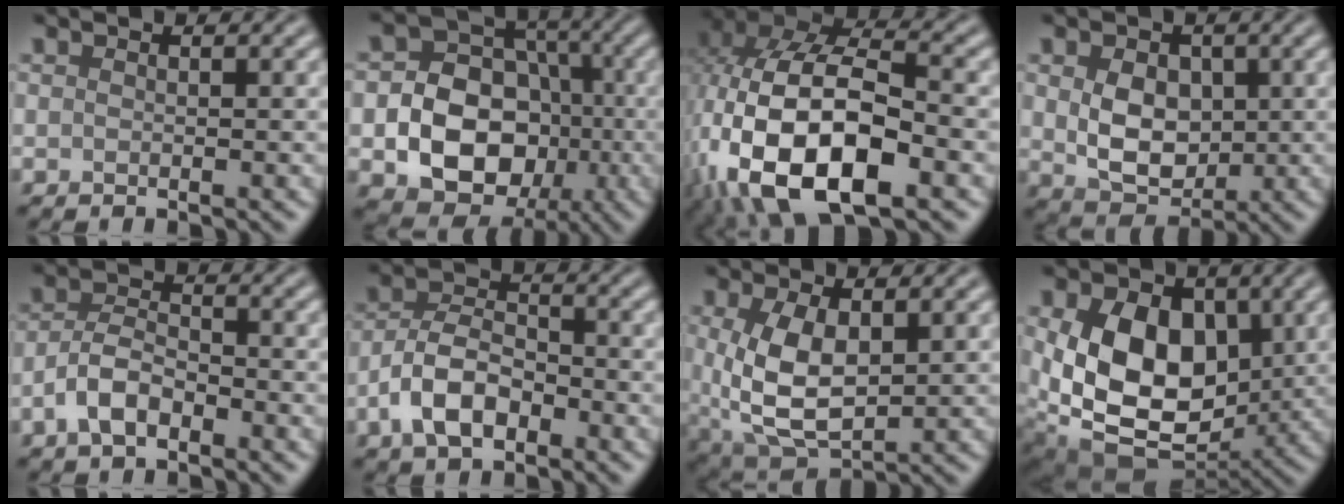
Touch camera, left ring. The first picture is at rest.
{"total": 10.7, "force": [-2.5, 8.4, 6.2], "torque": [-0.086, -0.007, -0.067]}
{"total": 15.4, "force": [-4.6, 8.1, 12.3], "torque": [-0.241, -0.015, -0.078]}
{"total": 5.5, "force": [0.4, 4.1, 3.7], "torque": [-0.069, -0.008, 0.011]}
{"total": 3.8, "force": [-2.0, 1.9, 2.6], "torque": [-0.049, 0.007, -0.045]}
{"total": 5.6, "force": [-2.6, 3.1, 3.8], "torque": [-0.067, 0.005, -0.057]}
{"total": 6.9, "force": [0.6, 3.7, 5.8], "torque": [-0.130, -0.009, 0.019]}
{"total": 11.7, "force": [0.9, 8.1, 8.4], "torque": [-0.154, -0.016, 0.012]}